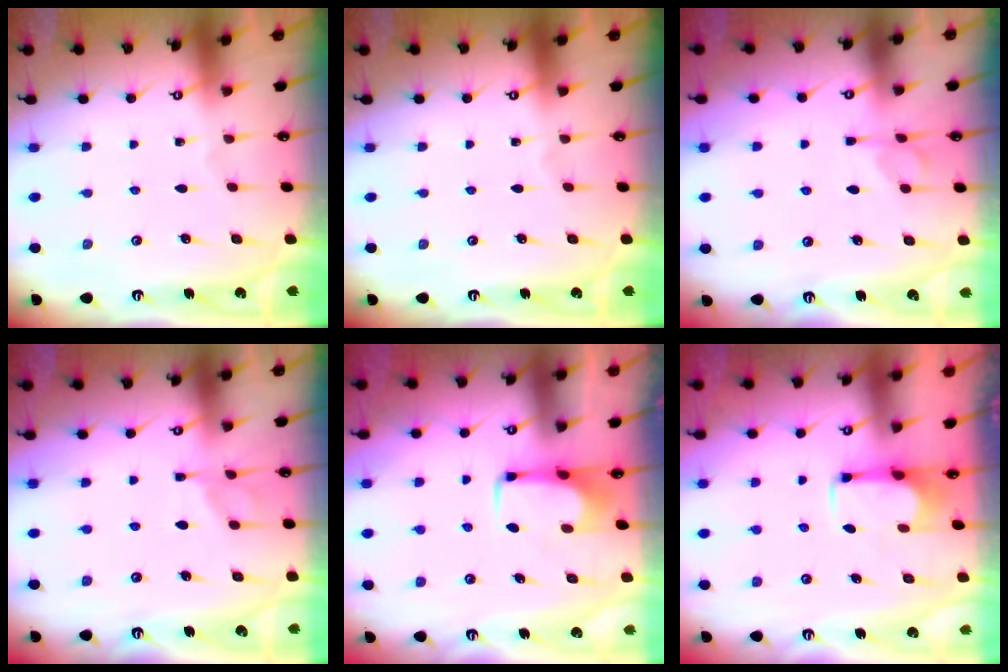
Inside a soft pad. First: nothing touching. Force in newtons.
{"total": 0.0}
{"total": 1.7, "press": 1.5, "slide": 0.9}
{"total": 5.5, "press": 5.5, "slide": 0.7}
{"total": 1.7, "press": 1.6, "slide": 0.5}
{"total": 2.8, "press": 2.6, "slide": 0.8}